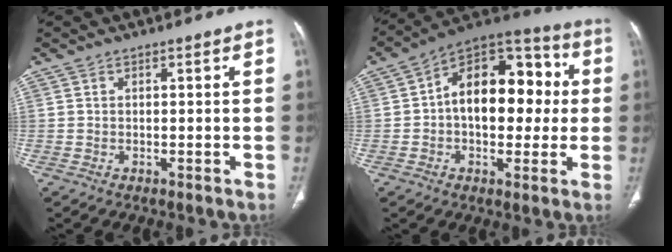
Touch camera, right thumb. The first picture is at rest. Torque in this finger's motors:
{"motor_torque": [-0.08, 0.78, 0.54, 0.71, 0.36]}